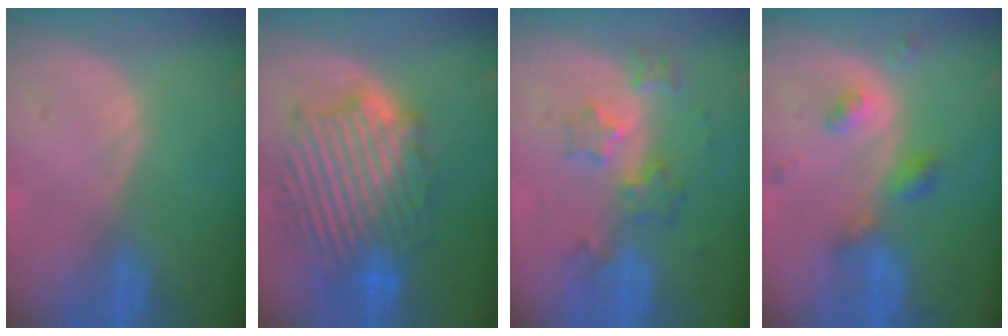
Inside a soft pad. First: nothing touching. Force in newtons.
{"total": 12.8, "press": 12.7, "slide": 1.0}
{"total": 5.9, "press": 5.4, "slide": 2.5}
{"total": 4.9, "press": 4.4, "slide": 2.2}